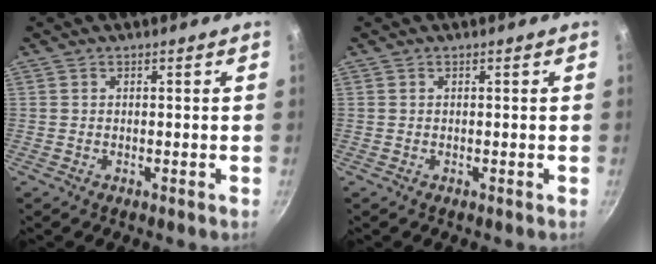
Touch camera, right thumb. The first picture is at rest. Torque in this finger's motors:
{"motor_torque": [0.00, 0.00, 0.01, 0.01, 0.00]}